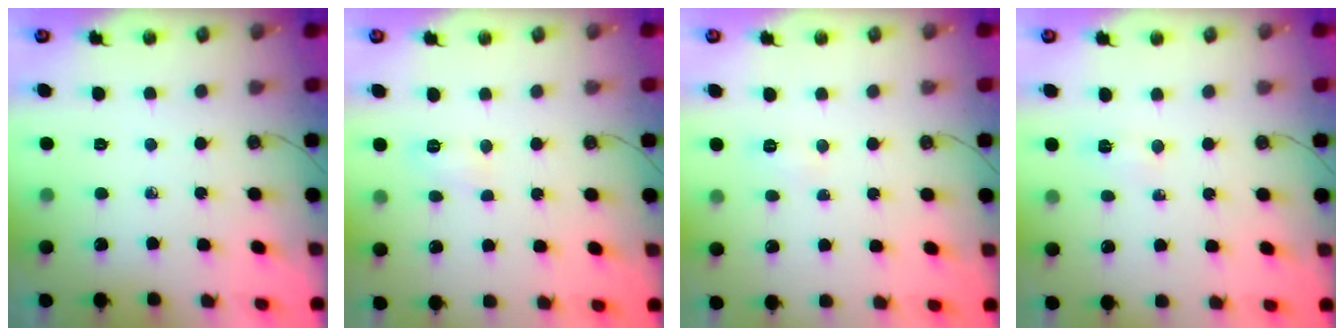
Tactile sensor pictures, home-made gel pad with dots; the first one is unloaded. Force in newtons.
{"total": 5.2, "press": 5.2, "slide": 0.7}
{"total": 3.8, "press": 3.8, "slide": 0.4}
{"total": 2.9, "press": 2.7, "slide": 1.0}